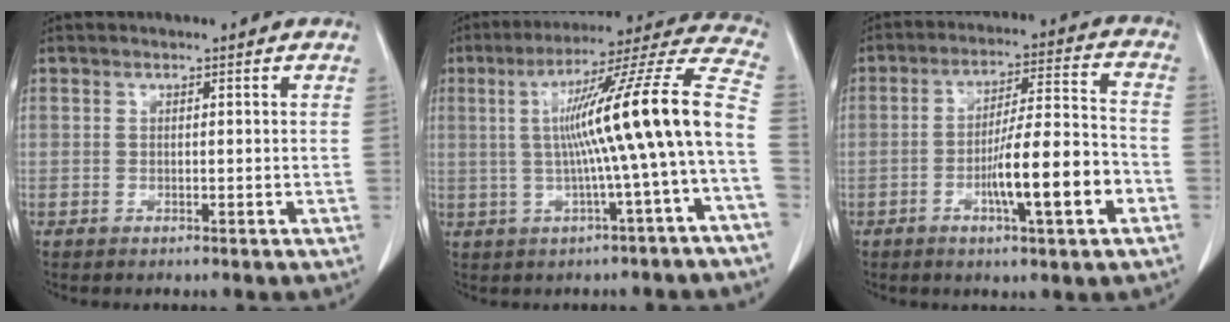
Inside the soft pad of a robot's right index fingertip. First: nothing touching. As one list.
[{"total": 16.9, "force": [-1.0, -1.4, 16.8], "torque": [-0.246, 0.027, -0.020]}, {"total": 12.0, "force": [-4.3, 0.9, 11.2], "torque": [-0.183, 0.005, -0.068]}]